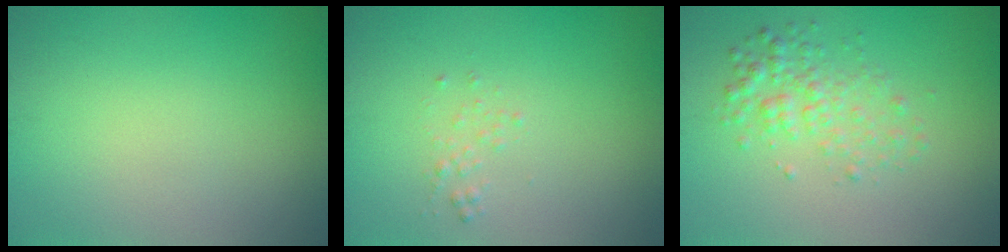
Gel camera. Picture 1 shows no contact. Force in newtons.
{"total": 0.8, "press": 0.8, "slide": 0.1}
{"total": 2.5, "press": 2.5, "slide": 0.0}